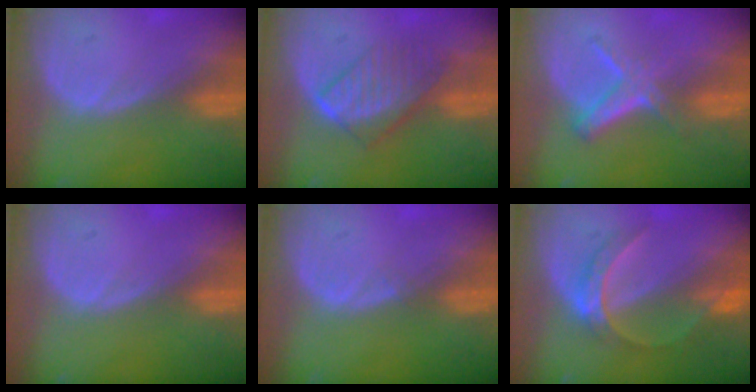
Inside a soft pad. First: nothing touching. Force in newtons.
{"total": 6.7, "press": 6.4, "slide": 1.9}
{"total": 6.0, "press": 5.2, "slide": 3.1}
{"total": 0.0}
{"total": 0.5, "press": 0.5, "slide": 0.1}
{"total": 6.3, "press": 5.4, "slide": 3.2}